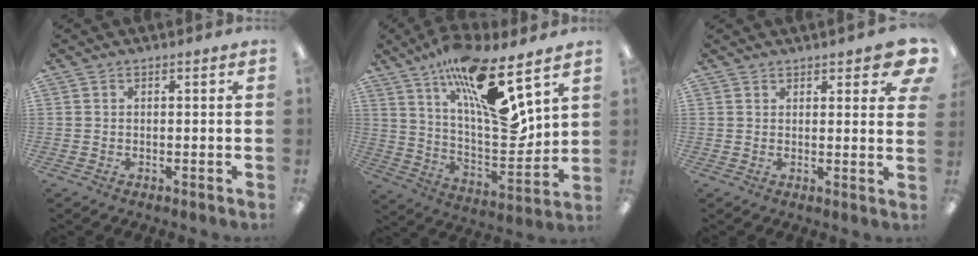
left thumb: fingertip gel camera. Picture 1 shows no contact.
{"total": 19.1, "force": [12.1, 4.7, 14.0], "torque": [-0.233, -0.080, 0.199]}
{"total": 5.9, "force": [4.2, 2.0, 3.7], "torque": [-0.040, -0.026, 0.069]}